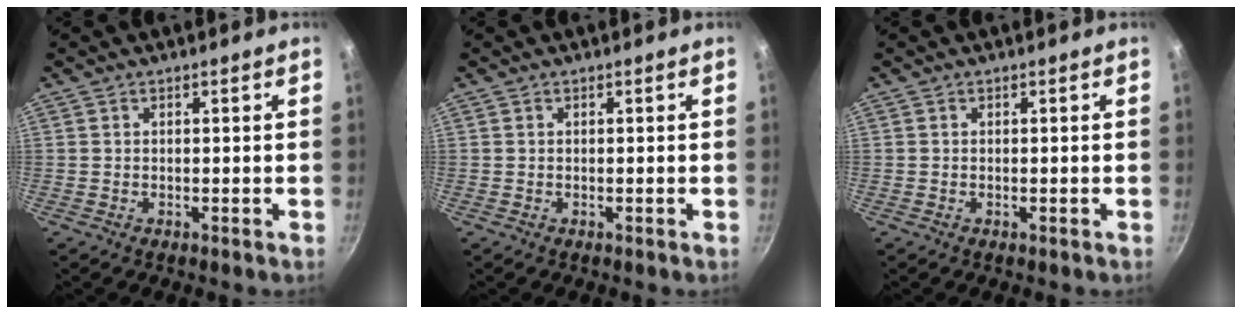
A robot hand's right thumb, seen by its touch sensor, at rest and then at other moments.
{"total": 0.0}
{"total": 0.0}